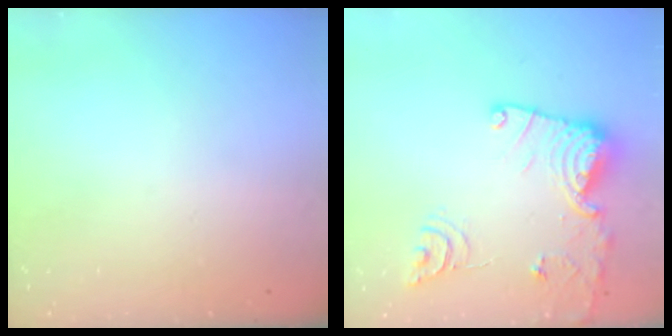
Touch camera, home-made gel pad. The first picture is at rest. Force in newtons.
{"total": 16.2, "press": 16.2, "slide": 1.1}